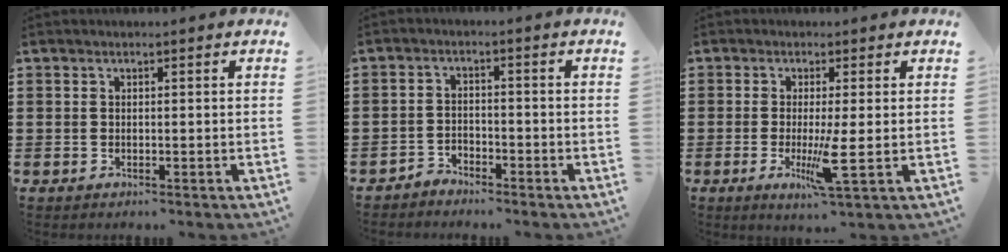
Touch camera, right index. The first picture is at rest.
{"total": 2.3, "force": [-2.2, 0.6, -0.2], "torque": [-0.005, 0.005, -0.048]}
{"total": 5.5, "force": [-0.8, 0.1, 5.4], "torque": [-0.108, -0.022, -0.017]}